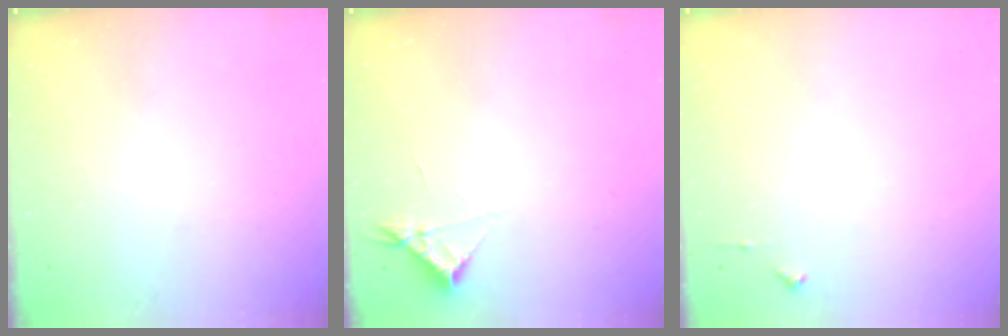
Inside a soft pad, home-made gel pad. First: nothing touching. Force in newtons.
{"total": 3.1, "press": 3.1, "slide": 0.5}
{"total": 3.0, "press": 3.0, "slide": 0.4}